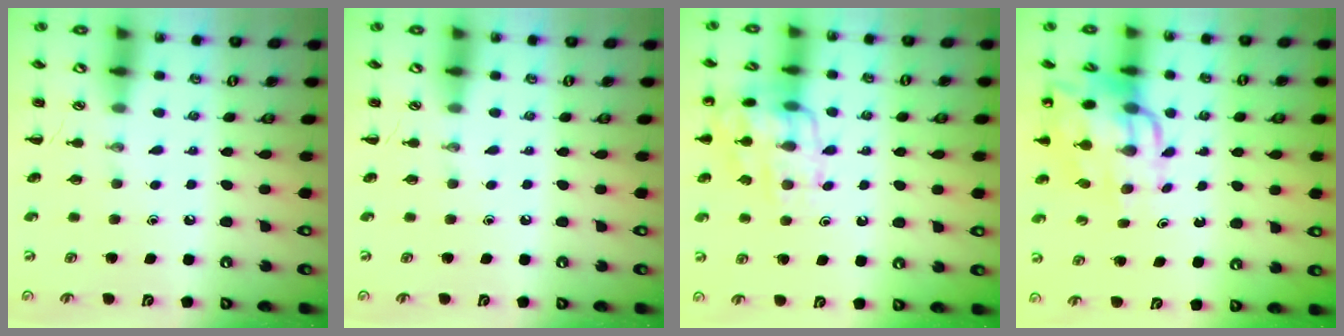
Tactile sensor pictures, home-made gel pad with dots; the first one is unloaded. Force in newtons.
{"total": 0.0}
{"total": 15.2, "press": 15.1, "slide": 0.5}
{"total": 12.7, "press": 12.1, "slide": 3.7}